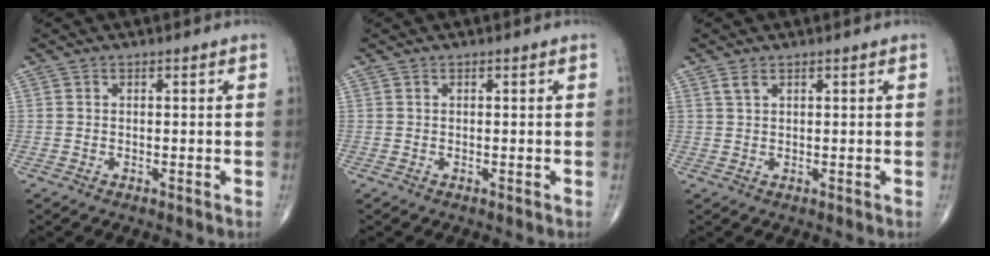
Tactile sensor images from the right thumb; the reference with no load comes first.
{"total": 0.0}
{"total": 1.3, "force": [0.9, 0.5, 0.8], "torque": [-0.017, 0.004, 0.020]}